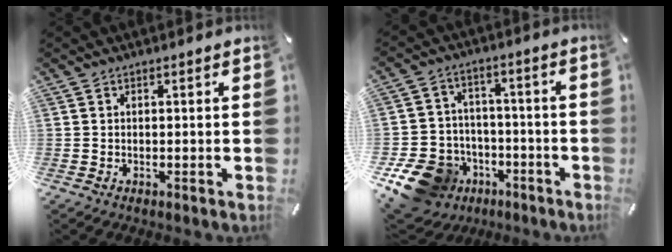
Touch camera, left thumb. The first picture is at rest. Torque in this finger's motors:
{"motor_torque": [0.77, 2.44, 0.20, 0.11, 0.07]}